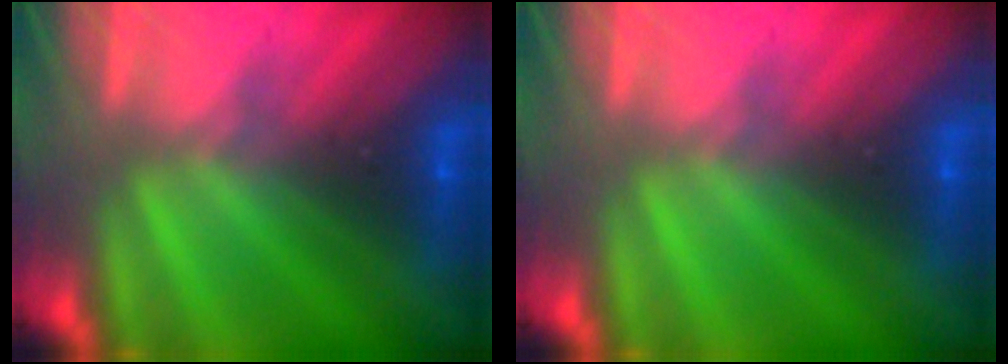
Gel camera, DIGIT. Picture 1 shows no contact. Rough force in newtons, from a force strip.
{"total": 0.0}